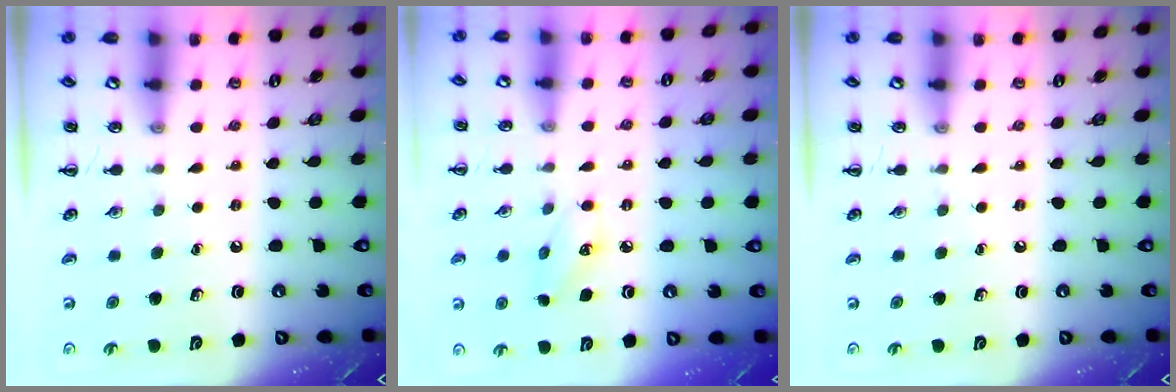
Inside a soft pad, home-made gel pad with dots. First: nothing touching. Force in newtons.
{"total": 5.6, "press": 5.4, "slide": 1.4}
{"total": 0.0}